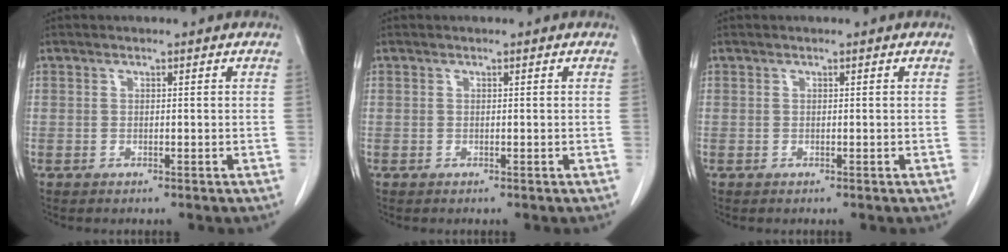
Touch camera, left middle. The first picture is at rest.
{"total": 0.0}
{"total": 0.0}